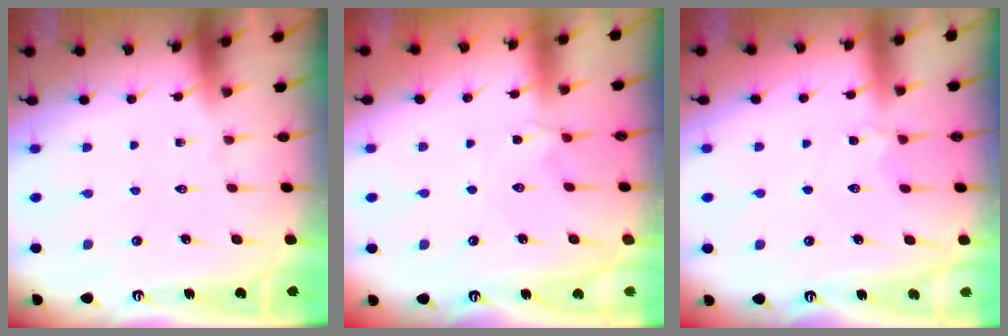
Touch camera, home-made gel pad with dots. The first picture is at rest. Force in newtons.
{"total": 2.9, "press": 2.9, "slide": 0.7}
{"total": 2.9, "press": 2.9, "slide": 0.5}